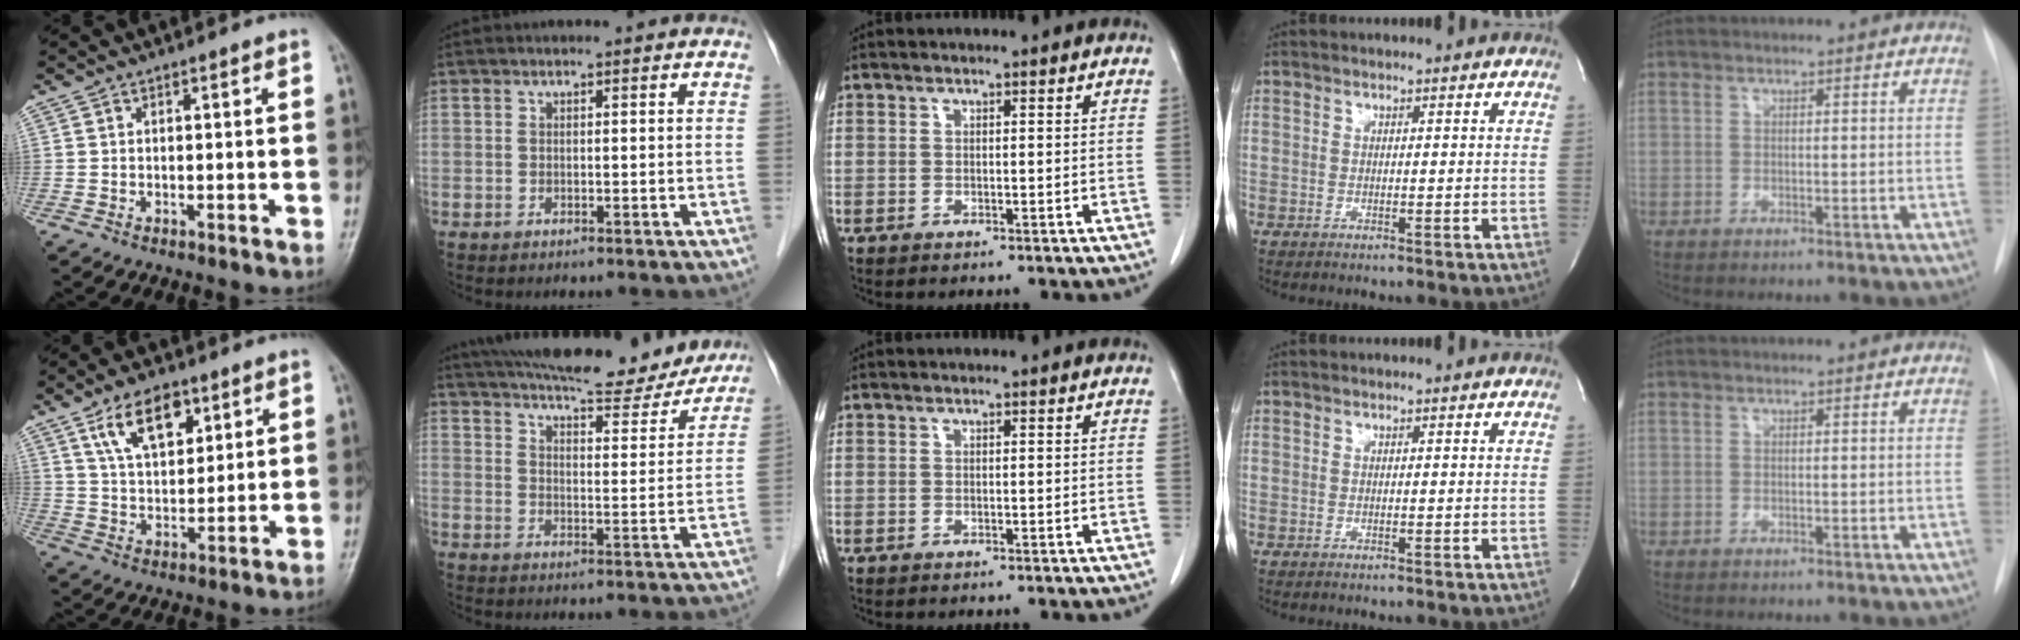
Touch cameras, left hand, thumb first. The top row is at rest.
{"thumb": {"total": 10.9, "force": [5.7, 5.8, 7.2], "torque": [-0.103, -0.024, 0.107]}, "index": {"total": 21.3, "force": [18.9, 4.8, 8.6], "torque": [-0.139, 0.005, 0.247]}}